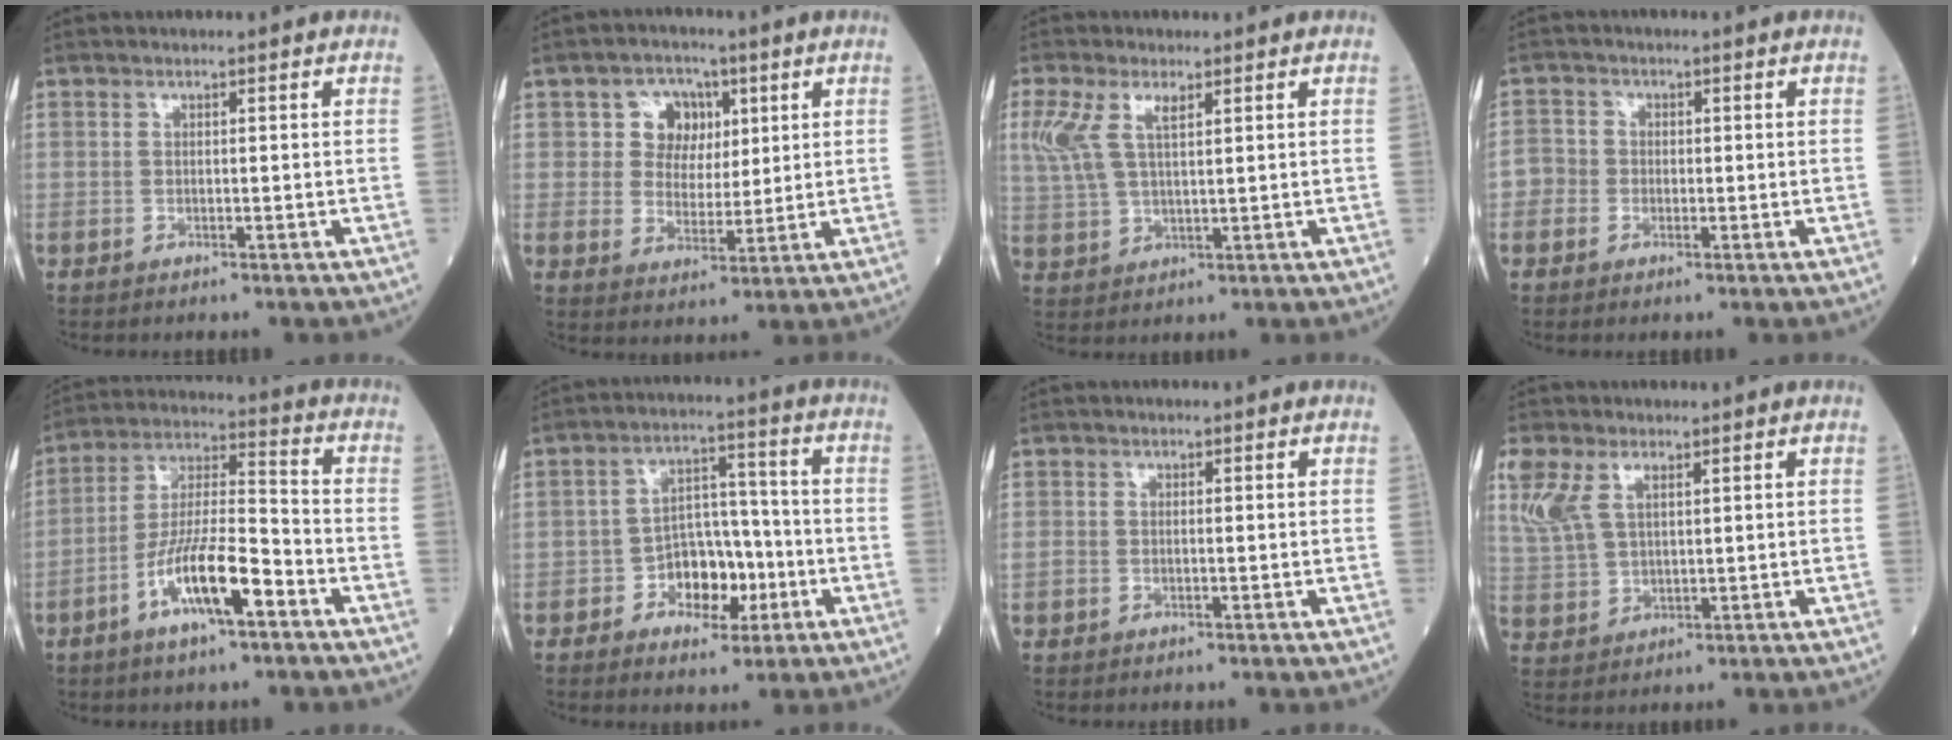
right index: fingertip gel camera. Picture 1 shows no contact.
{"total": 5.2, "force": [2.4, 3.5, 2.9], "torque": [-0.050, 0.009, 0.047]}
{"total": 6.5, "force": [2.8, 2.4, 5.4], "torque": [-0.140, 0.019, 0.065]}
{"total": 2.7, "force": [-0.9, 2.4, 0.5], "torque": [-0.004, 0.009, -0.026]}
{"total": 11.8, "force": [-5.8, 2.1, 10.1], "torque": [-0.196, 0.001, -0.106]}
{"total": 8.4, "force": [-3.1, 4.9, 6.1], "torque": [-0.101, 0.021, -0.047]}
{"total": 0.8, "force": [-0.2, 0.5, 0.5], "torque": [-0.012, 0.004, -0.001]}
{"total": 9.0, "force": [4.2, 4.9, 6.3], "torque": [-0.173, 0.020, 0.094]}